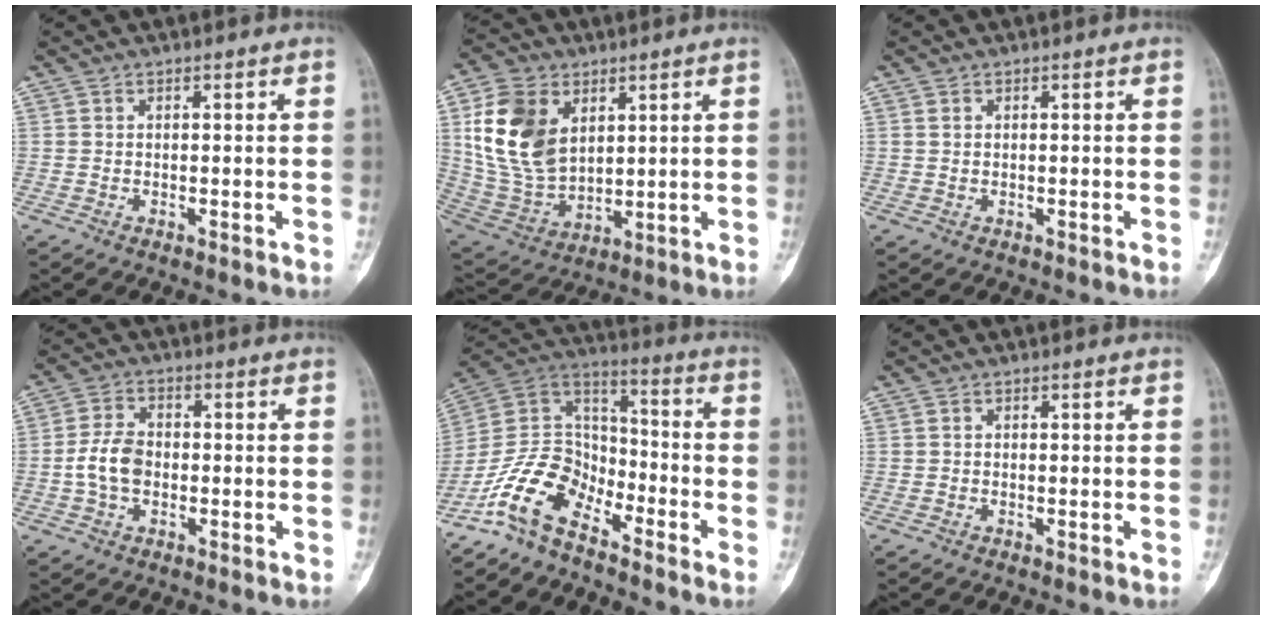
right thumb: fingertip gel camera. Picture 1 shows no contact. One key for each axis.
{"total": 16.0, "fx": 4.8, "fy": 10.8, "fz": 10.8, "tx": -0.194, "ty": -0.020, "tz": 0.107}
{"total": 0.6, "fx": 0.2, "fy": 0.4, "fz": 0.4, "tx": -0.011, "ty": -0.001, "tz": 0.008}
{"total": 6.7, "fx": -1.1, "fy": 4.6, "fz": 4.8, "tx": -0.088, "ty": 0.018, "tz": -0.026}
{"total": 12.6, "fx": -8.8, "fy": 6.6, "fz": 6.0, "tx": -0.104, "ty": 0.087, "tz": -0.183}
{"total": 0.0}